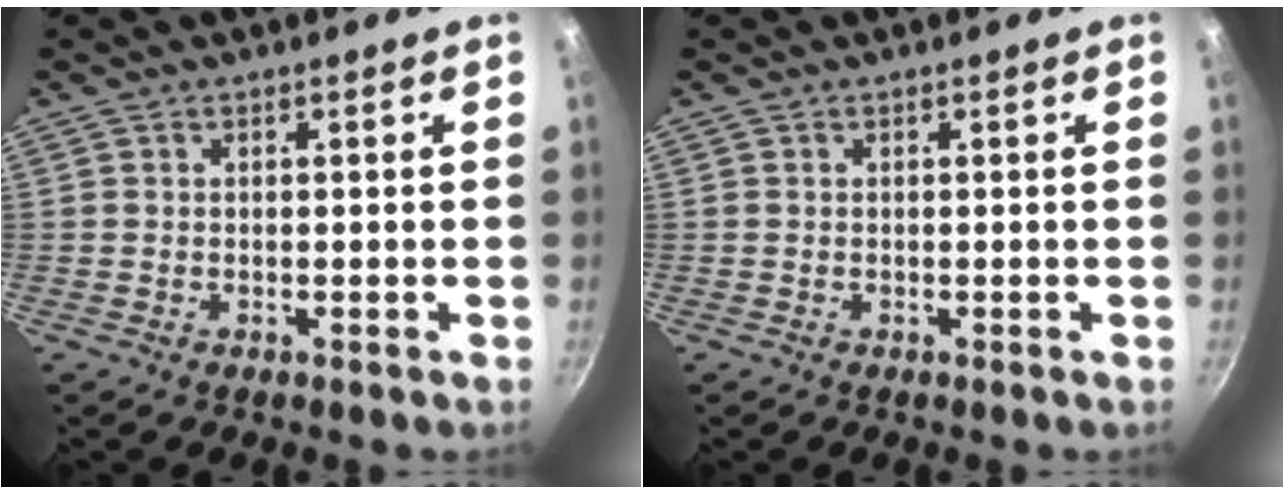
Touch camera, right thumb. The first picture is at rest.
{"total": 0.0}